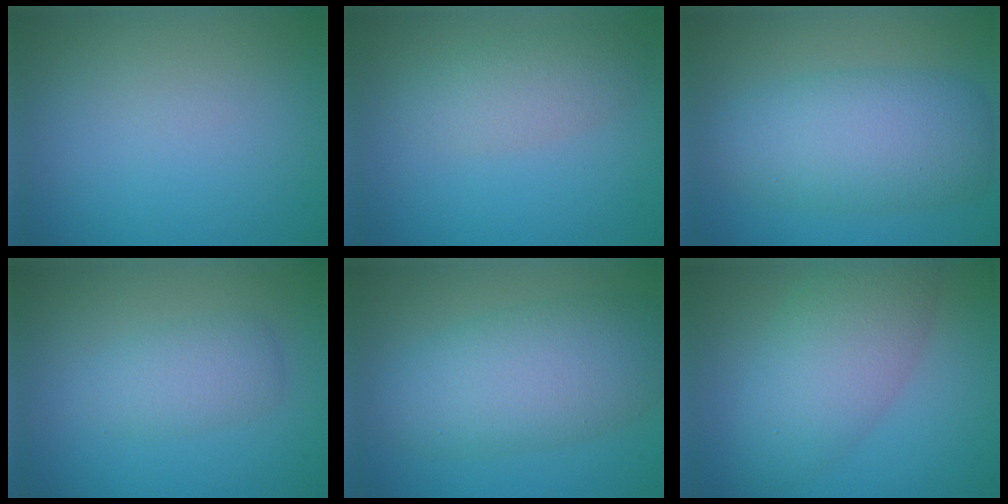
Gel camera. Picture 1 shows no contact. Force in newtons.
{"total": 2.9, "press": 2.9, "slide": 0.1}
{"total": 7.3, "press": 7.3, "slide": 0.2}
{"total": 2.6, "press": 2.6, "slide": 0.1}
{"total": 7.5, "press": 7.5, "slide": 0.4}
{"total": 6.3, "press": 6.3, "slide": 0.2}